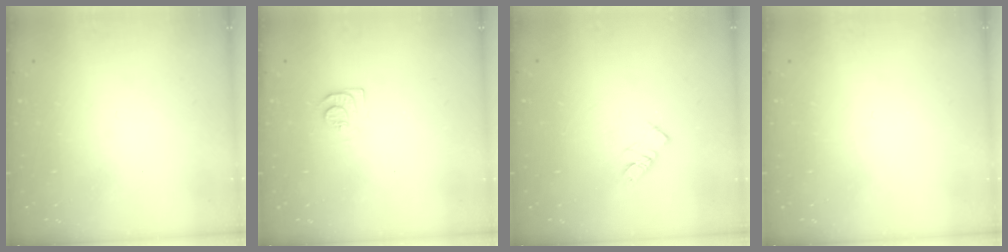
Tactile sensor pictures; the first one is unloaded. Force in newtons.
{"total": 6.7, "press": 6.6, "slide": 0.7}
{"total": 4.0, "press": 4.0, "slide": 0.4}
{"total": 0.0}